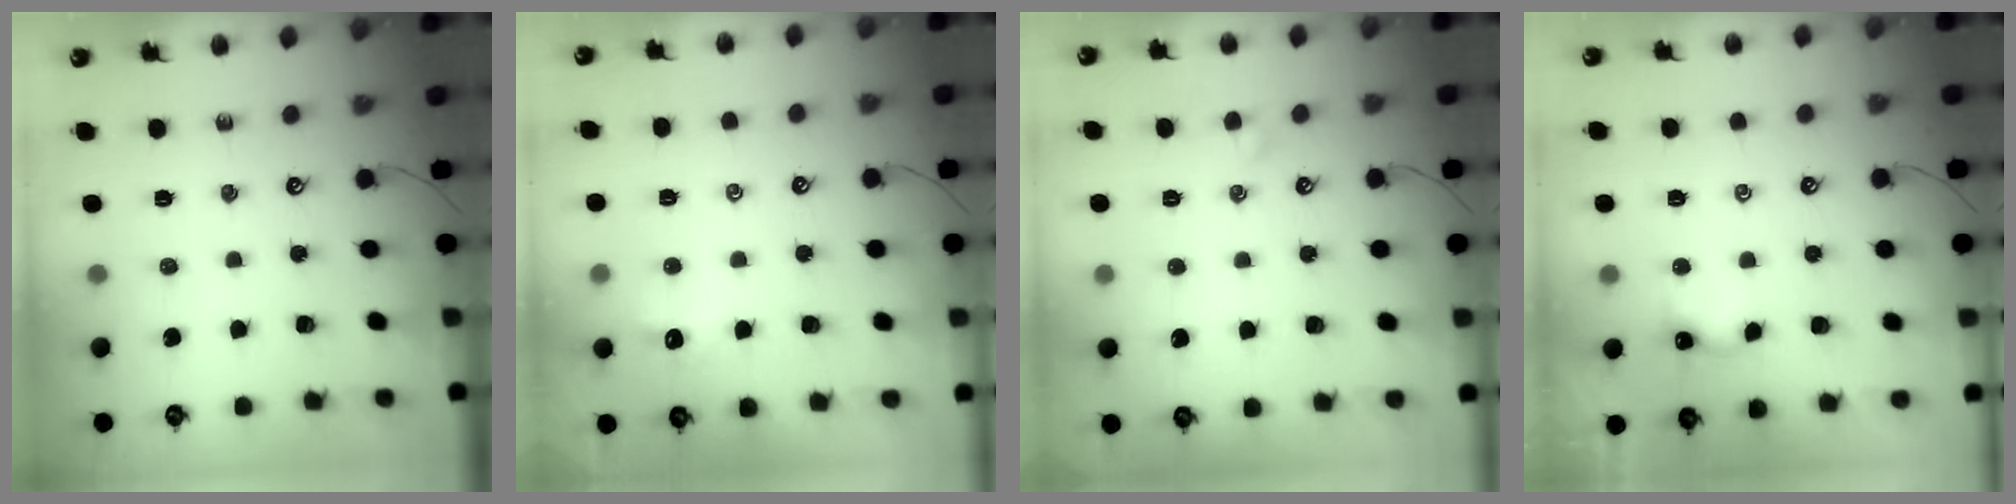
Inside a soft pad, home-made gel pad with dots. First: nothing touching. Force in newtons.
{"total": 0.7, "press": 0.3, "slide": 0.6}
{"total": 2.1, "press": 2.1, "slide": 0.3}
{"total": 1.0, "press": 1.0, "slide": 0.2}